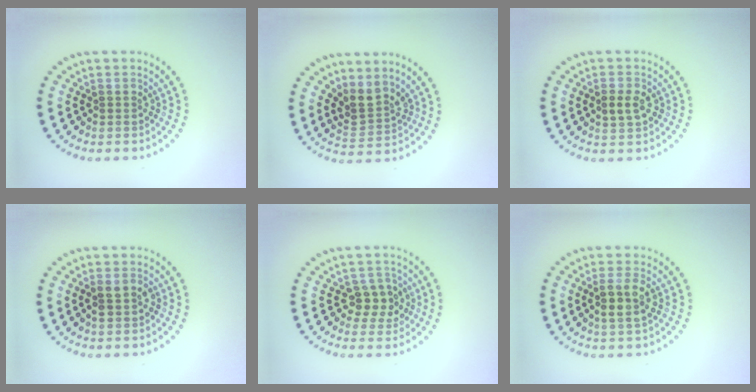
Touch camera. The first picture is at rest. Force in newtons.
{"total": 2.7, "press": 1.9, "slide": 1.9}
{"total": 2.2, "press": 2.2, "slide": 0.1}
{"total": 1.9, "press": 1.9, "slide": 0.3}
{"total": 2.8, "press": 2.6, "slide": 0.9}
{"total": 2.6, "press": 2.4, "slide": 1.1}